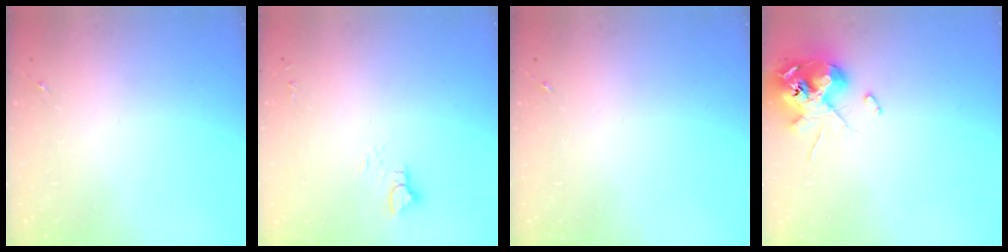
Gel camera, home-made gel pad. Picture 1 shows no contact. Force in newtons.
{"total": 5.3, "press": 5.3, "slide": 0.5}
{"total": 0.0}
{"total": 12.1, "press": 11.9, "slide": 2.2}